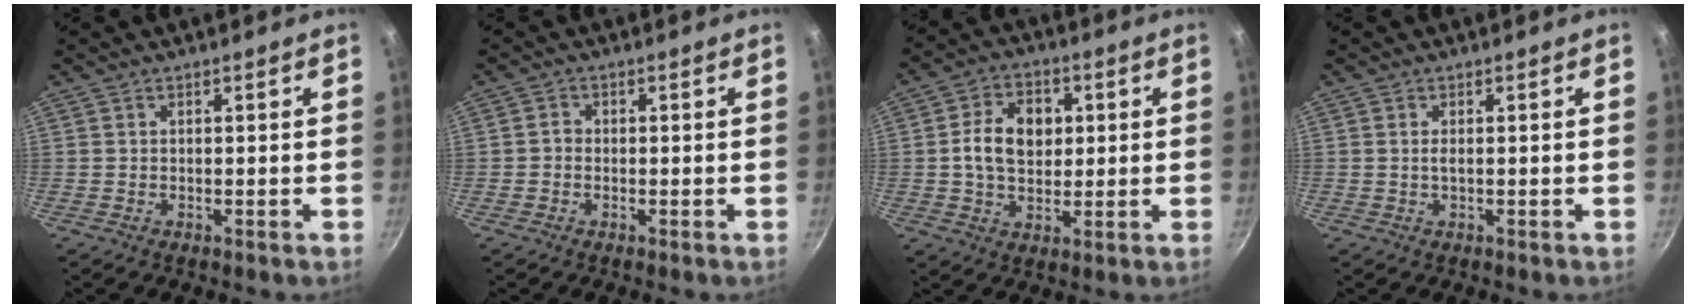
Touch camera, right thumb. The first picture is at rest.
{"total": 1.5, "force": [-0.4, 1.3, 0.6], "torque": [-0.004, 0.008, -0.011]}
{"total": 10.2, "force": [1.3, 7.5, 6.9], "torque": [-0.095, 0.007, 0.014]}
{"total": 1.1, "force": [0.1, 0.4, 1.0], "torque": [-0.021, 0.000, 0.001]}